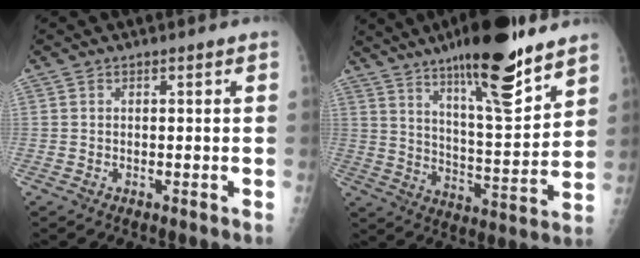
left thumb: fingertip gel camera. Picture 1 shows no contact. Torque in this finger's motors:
{"motor_torque": [2.87, 2.14, 1.16, -0.76, 0.12]}